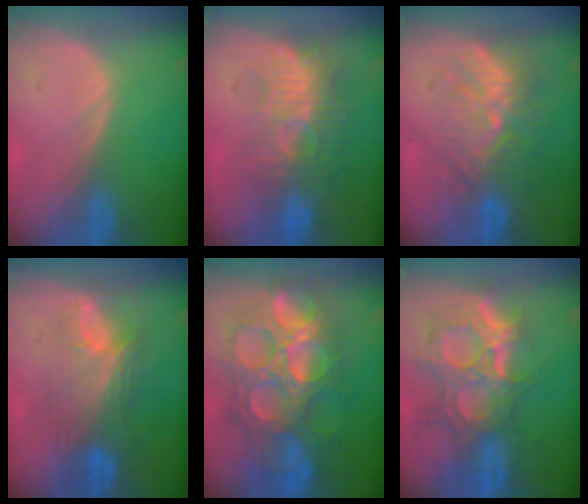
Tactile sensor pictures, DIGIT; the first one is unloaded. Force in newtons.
{"total": 9.5, "press": 8.8, "slide": 3.7}
{"total": 9.3, "press": 8.9, "slide": 2.6}
{"total": 7.3, "press": 7.2, "slide": 1.4}
{"total": 13.6, "press": 13.5, "slide": 1.5}
{"total": 11.9, "press": 10.6, "slide": 5.2}